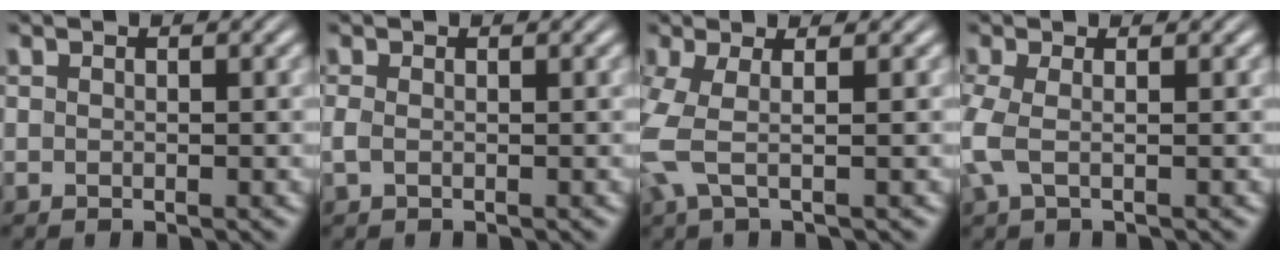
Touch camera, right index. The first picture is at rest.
{"total": 0.5, "force": [-0.2, 0.1, 0.5], "torque": [-0.021, -0.009, 0.001]}
{"total": 3.7, "force": [0.2, 1.9, 3.2], "torque": [-0.089, -0.009, 0.006]}
{"total": 2.4, "force": [0.0, 1.2, 2.1], "torque": [-0.069, -0.015, 0.008]}